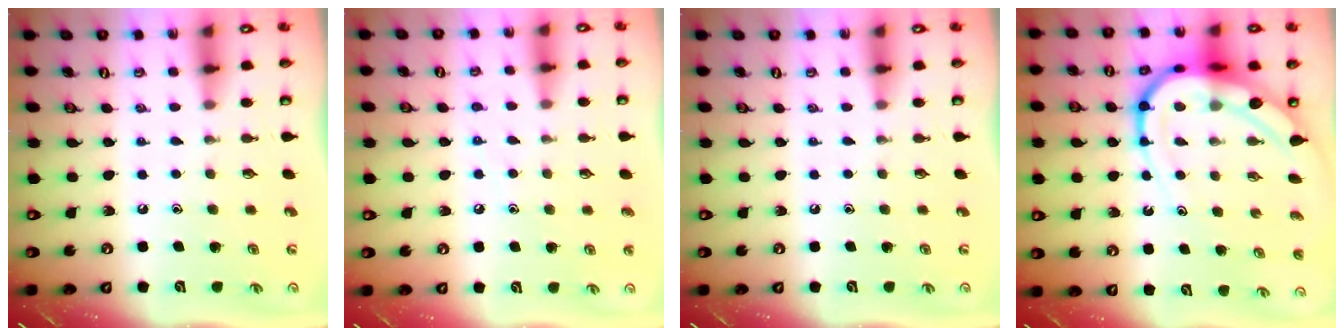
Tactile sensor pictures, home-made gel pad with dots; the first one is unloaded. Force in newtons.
{"total": 5.2, "press": 5.2, "slide": 0.6}
{"total": 0.0}
{"total": 15.0, "press": 15.0, "slide": 1.5}